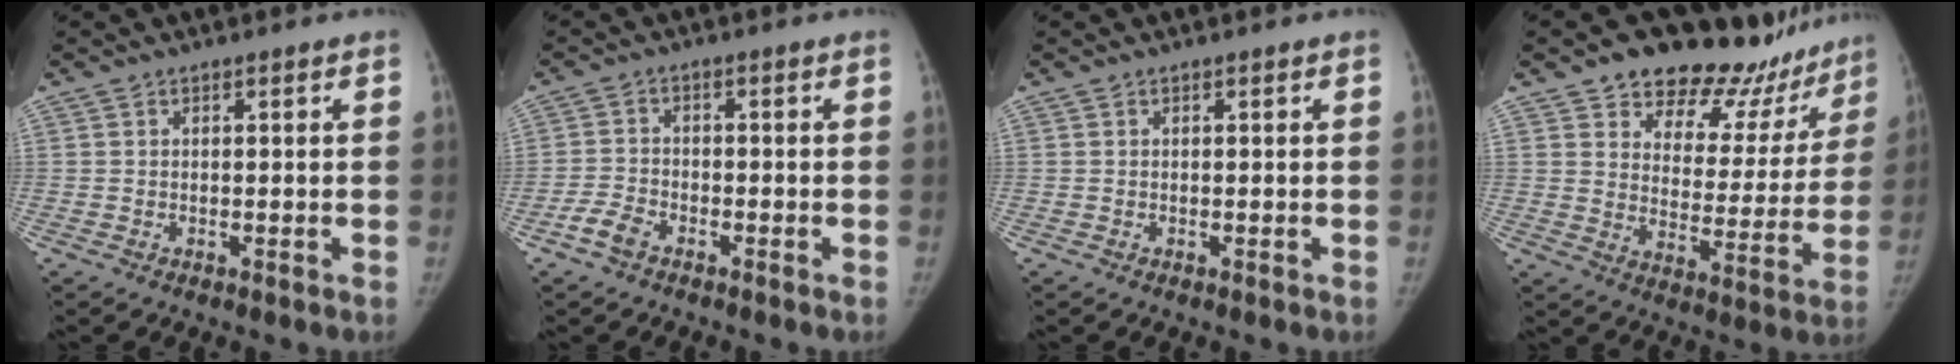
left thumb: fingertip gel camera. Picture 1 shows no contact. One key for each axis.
{"total": 3.9, "fx": -2.7, "fy": 2.1, "fz": 1.9, "tx": -0.039, "ty": 0.015, "tz": -0.054}
{"total": 0.0}
{"total": 21.4, "fx": 17.4, "fy": 10.5, "fz": 6.7, "tx": -0.029, "ty": -0.097, "tz": 0.224}